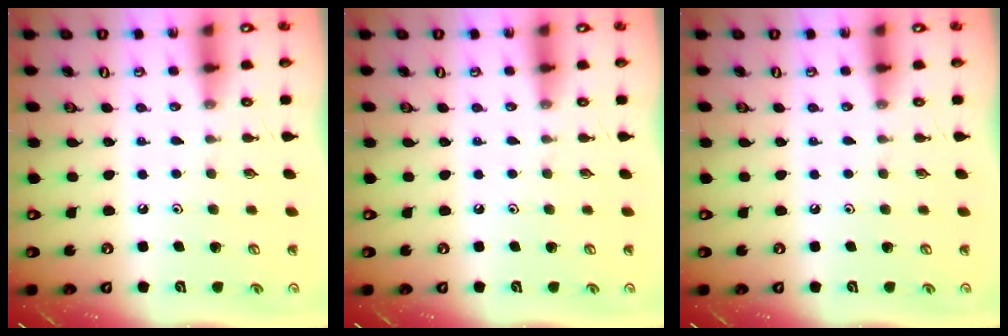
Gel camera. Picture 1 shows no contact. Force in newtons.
{"total": 0.0}
{"total": 0.0}